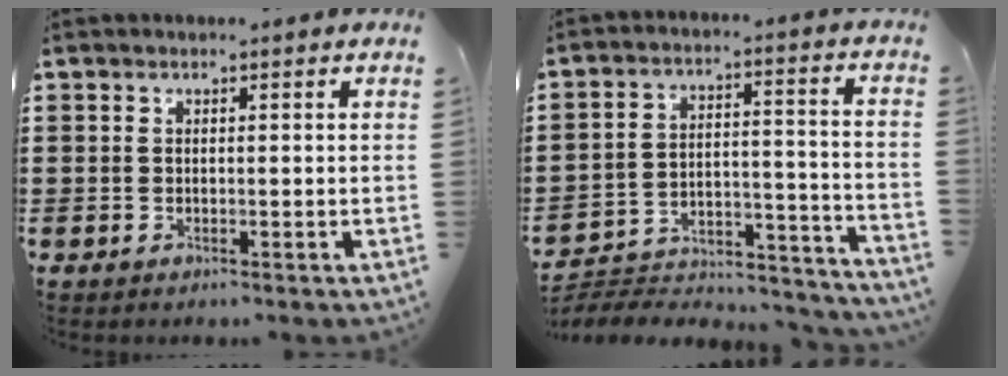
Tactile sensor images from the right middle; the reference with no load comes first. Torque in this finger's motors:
{"motor_torque": [0.98, -0.94, 0.21, 0.09]}